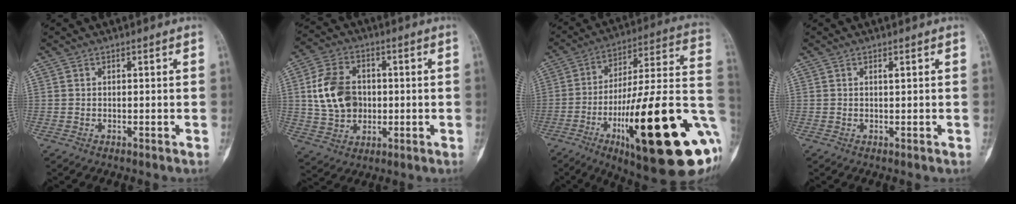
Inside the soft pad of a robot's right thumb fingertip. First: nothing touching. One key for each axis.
{"total": 12.2, "fx": 0.9, "fy": 9.3, "fz": 7.9, "tx": -0.125, "ty": 0.007, "tz": 0.020}
{"total": 33.9, "fx": -10.0, "fy": 8.2, "fz": 31.3, "tx": -0.412, "ty": 0.022, "tz": -0.146}
{"total": 0.7, "fx": 0.3, "fy": 0.0, "fz": 0.6, "tx": -0.012, "ty": 0.001, "tz": 0.006}